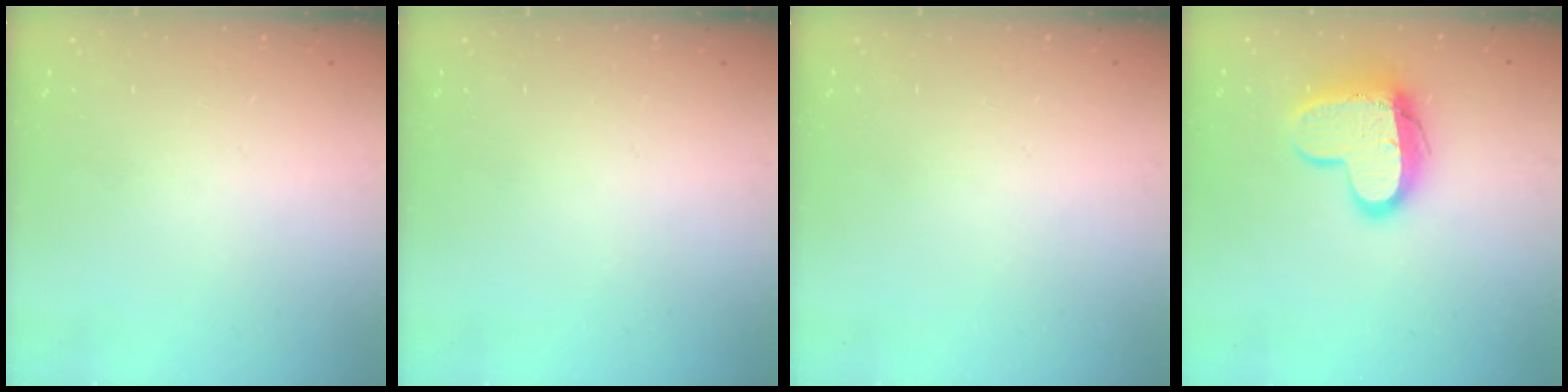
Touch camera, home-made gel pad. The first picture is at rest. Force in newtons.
{"total": 0.0}
{"total": 0.0}
{"total": 13.5, "press": 13.5, "slide": 1.2}